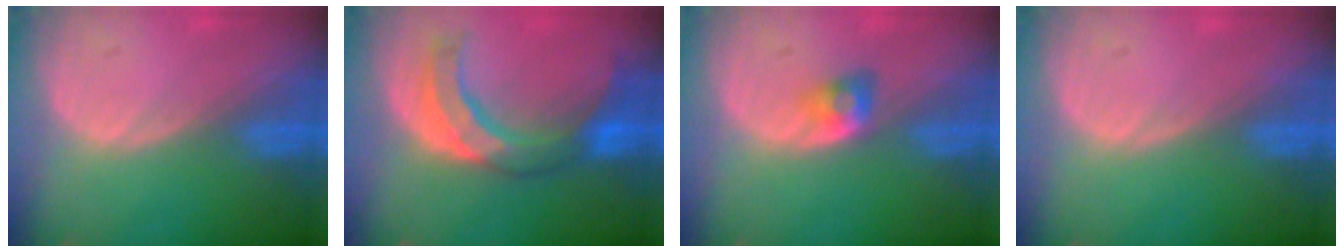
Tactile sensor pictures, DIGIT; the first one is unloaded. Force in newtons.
{"total": 8.4, "press": 8.3, "slide": 1.2}
{"total": 2.9, "press": 2.5, "slide": 1.4}
{"total": 0.0}